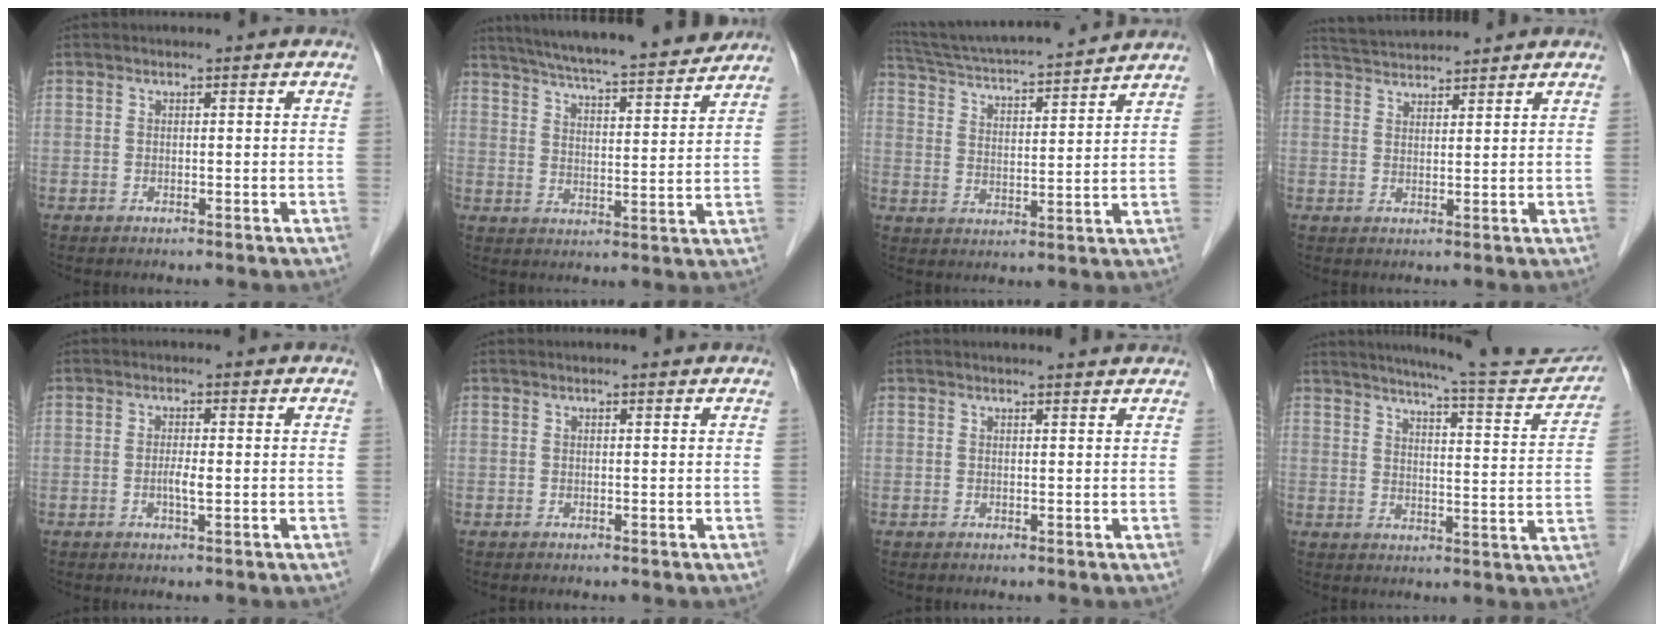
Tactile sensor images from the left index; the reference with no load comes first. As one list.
[{"total": 19.3, "force": [17.4, 1.4, 8.3], "torque": [-0.135, 0.005, 0.249]}, {"total": 17.5, "force": [16.2, 0.7, 6.7], "torque": [-0.124, 0.020, 0.251]}, {"total": 5.4, "force": [5.3, 0.1, 0.9], "torque": [-0.024, 0.033, 0.093]}, {"total": 1.7, "force": [-0.3, 0.2, 1.7], "torque": [-0.033, -0.002, -0.005]}, {"total": 0.8, "force": [0.8, 0.1, 0.0], "torque": [-0.009, 0.004, 0.008]}, {"total": 3.2, "force": [3.1, 0.0, 0.7], "torque": [-0.013, 0.006, 0.032]}, {"total": 16.8, "force": [15.7, 0.4, 6.0], "torque": [-0.088, -0.050, 0.193]}]